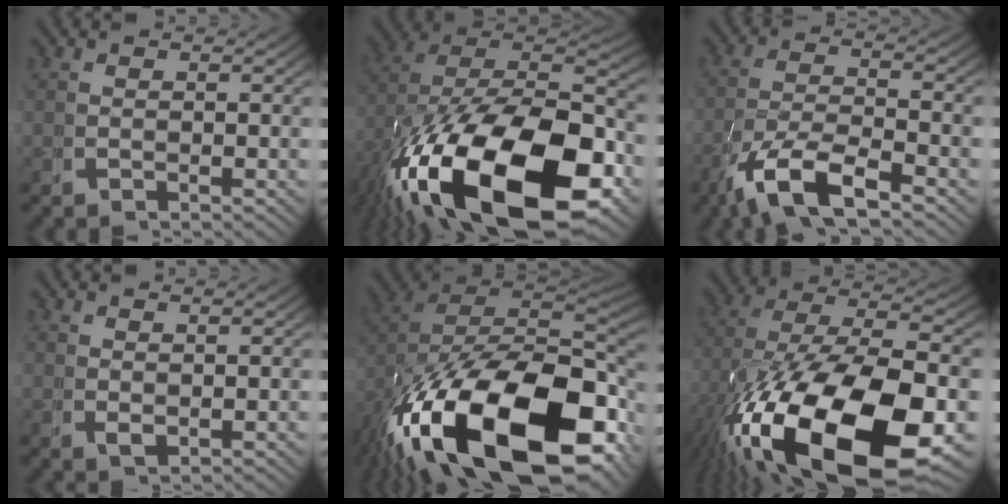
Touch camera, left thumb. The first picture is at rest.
{"total": 23.7, "force": [-3.4, 14.6, 18.4], "torque": [-0.342, -0.080, -0.017]}
{"total": 7.9, "force": [-2.8, 4.2, 6.1], "torque": [-0.134, -0.027, -0.038]}
{"total": 0.9, "force": [0.4, 0.5, 0.7], "torque": [-0.019, -0.007, 0.018]}
{"total": 26.0, "force": [-4.4, 15.8, 20.2], "torque": [-0.371, -0.087, -0.026]}
{"total": 19.8, "force": [-4.4, 11.1, 15.9], "torque": [-0.336, -0.090, -0.016]}